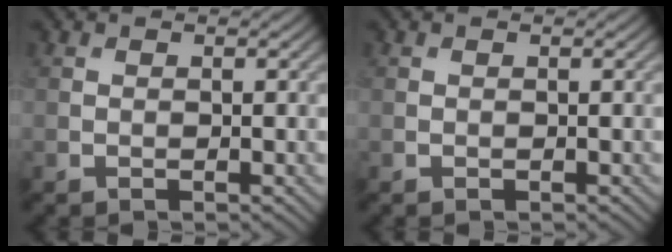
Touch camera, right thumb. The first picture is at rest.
{"total": 0.0}